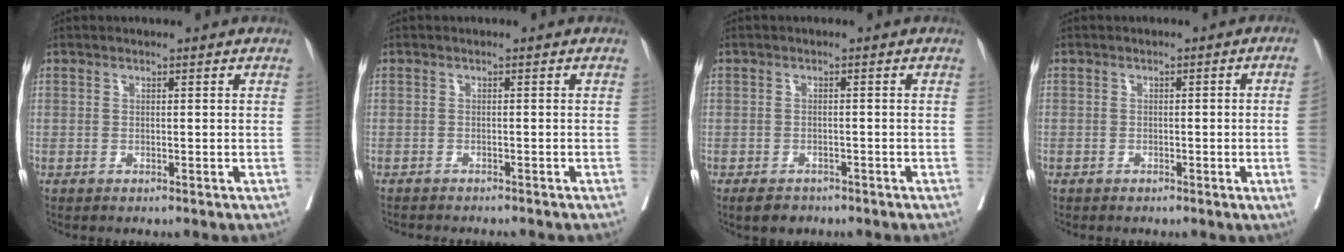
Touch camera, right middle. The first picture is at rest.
{"total": 5.4, "force": [-4.9, 0.9, 2.1], "torque": [-0.022, -0.005, -0.066]}
{"total": 2.9, "force": [-2.2, 1.7, 0.9], "torque": [-0.013, 0.000, -0.029]}
{"total": 3.2, "force": [-0.7, -0.6, 3.1], "torque": [-0.040, 0.004, -0.007]}